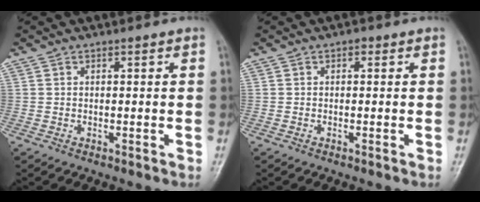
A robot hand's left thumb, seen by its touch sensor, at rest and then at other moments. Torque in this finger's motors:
{"motor_torque": [0.07, -0.05, 0.28, 0.20, 0.00]}